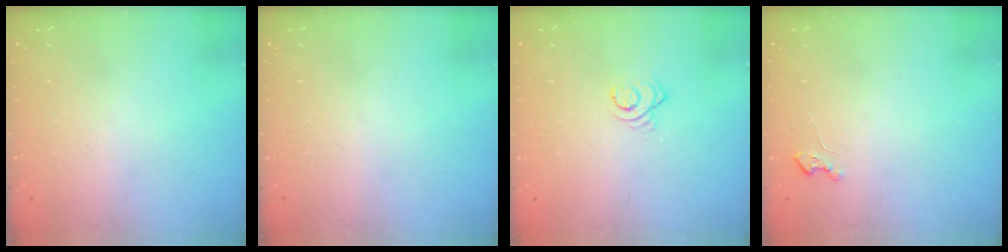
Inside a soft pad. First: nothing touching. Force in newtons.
{"total": 0.0}
{"total": 3.0, "press": 3.0, "slide": 0.3}
{"total": 2.2, "press": 2.2, "slide": 0.3}